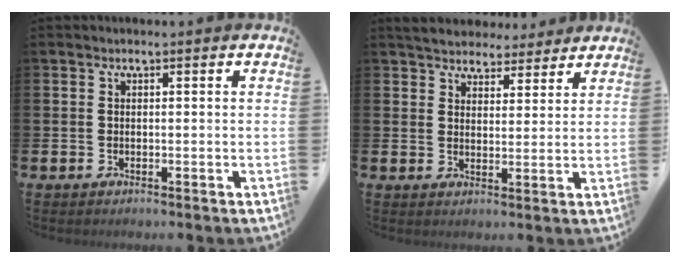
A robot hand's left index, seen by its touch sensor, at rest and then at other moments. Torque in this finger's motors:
{"motor_torque": [0.99, -1.14, -0.02, 0.01]}